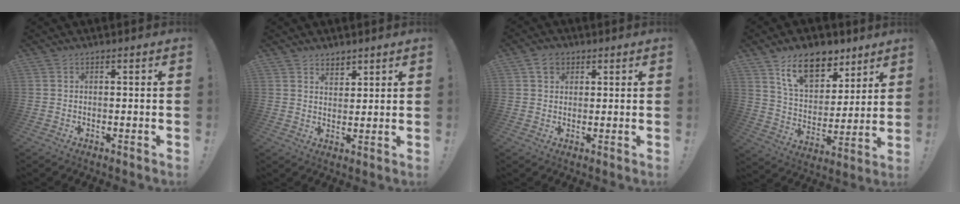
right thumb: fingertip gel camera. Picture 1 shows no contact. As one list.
[{"total": 3.6, "force": [3.0, 2.0, 0.4], "torque": [-0.003, -0.020, 0.055]}, {"total": 4.1, "force": [2.1, 3.1, 1.7], "torque": [-0.019, -0.002, 0.038]}, {"total": 16.4, "force": [10.5, 9.5, 8.3], "torque": [-0.132, -0.053, 0.191]}]